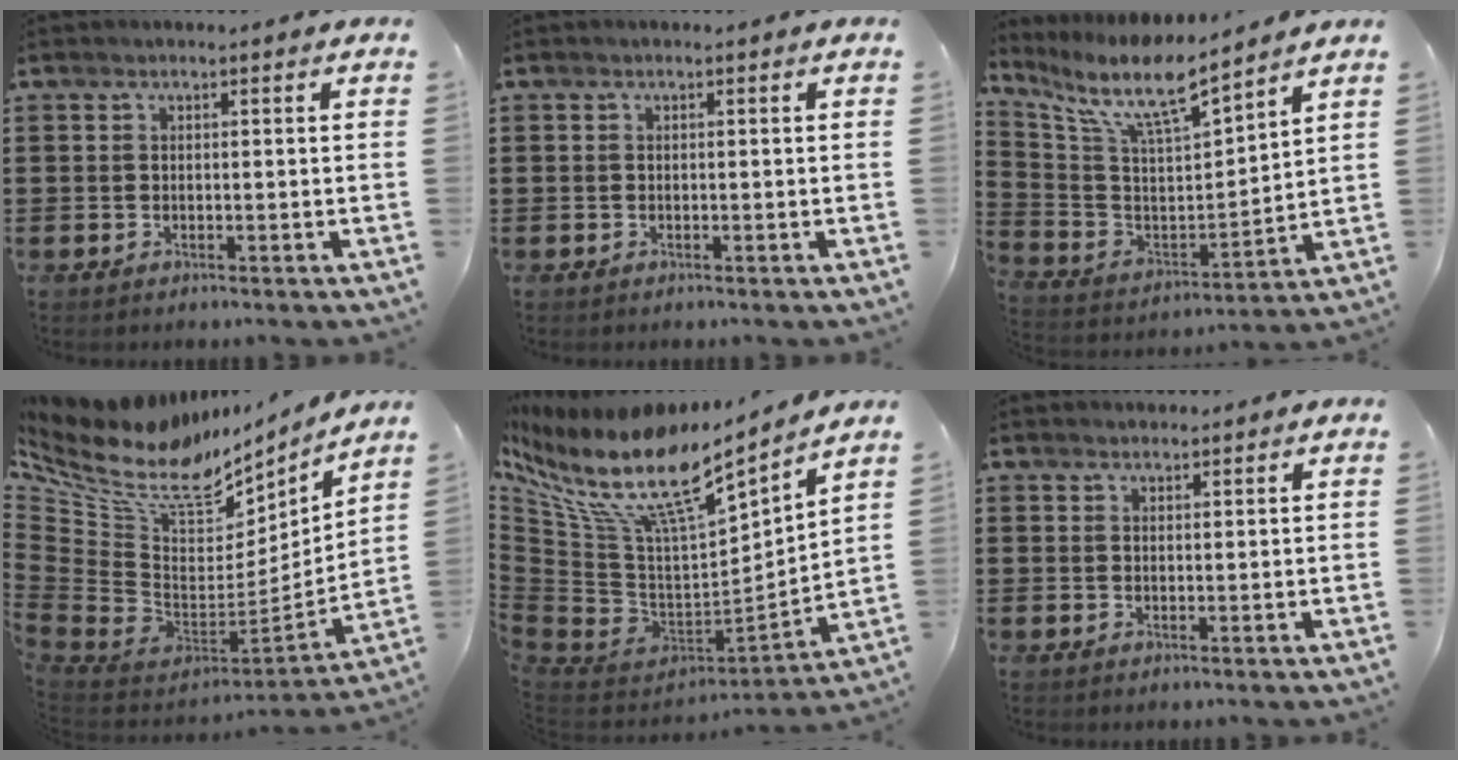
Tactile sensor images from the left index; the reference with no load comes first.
{"total": 0.0}
{"total": 11.0, "force": [8.2, 1.7, 7.0], "torque": [-0.167, -0.059, 0.137]}
{"total": 12.3, "force": [8.3, 6.2, 6.7], "torque": [-0.165, -0.071, 0.142]}
{"total": 14.1, "force": [9.1, 4.3, 9.9], "torque": [-0.222, -0.067, 0.148]}
{"total": 1.3, "force": [1.3, 0.3, 0.1], "torque": [-0.003, 0.002, 0.026]}